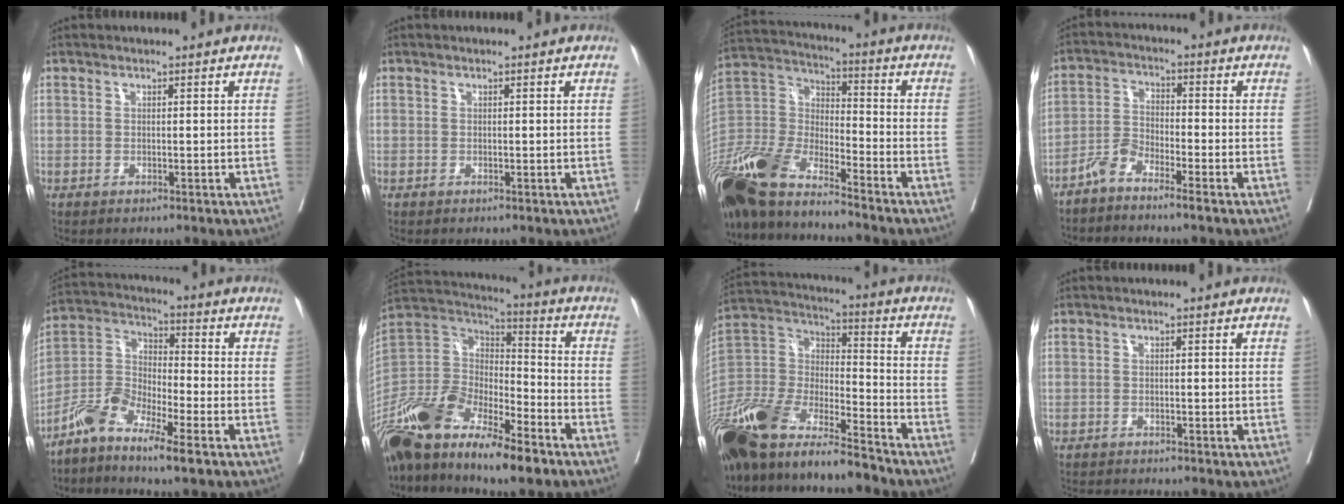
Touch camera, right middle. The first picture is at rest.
{"total": 0.0}
{"total": 18.5, "force": [-15.2, 4.2, 9.7], "torque": [-0.218, -0.016, -0.298]}
{"total": 4.3, "force": [-3.7, 0.2, 2.2], "torque": [-0.055, -0.005, -0.081]}
{"total": 8.7, "force": [-6.4, 1.0, 5.8], "torque": [-0.129, -0.001, -0.132]}
{"total": 20.7, "force": [-15.1, 5.5, 13.0], "torque": [-0.284, -0.021, -0.287]}
{"total": 22.5, "force": [-18.4, 4.8, 12.0], "torque": [-0.270, -0.025, -0.350]}
{"total": 3.7, "force": [-3.6, 0.0, 0.9], "torque": [-0.010, -0.012, -0.056]}